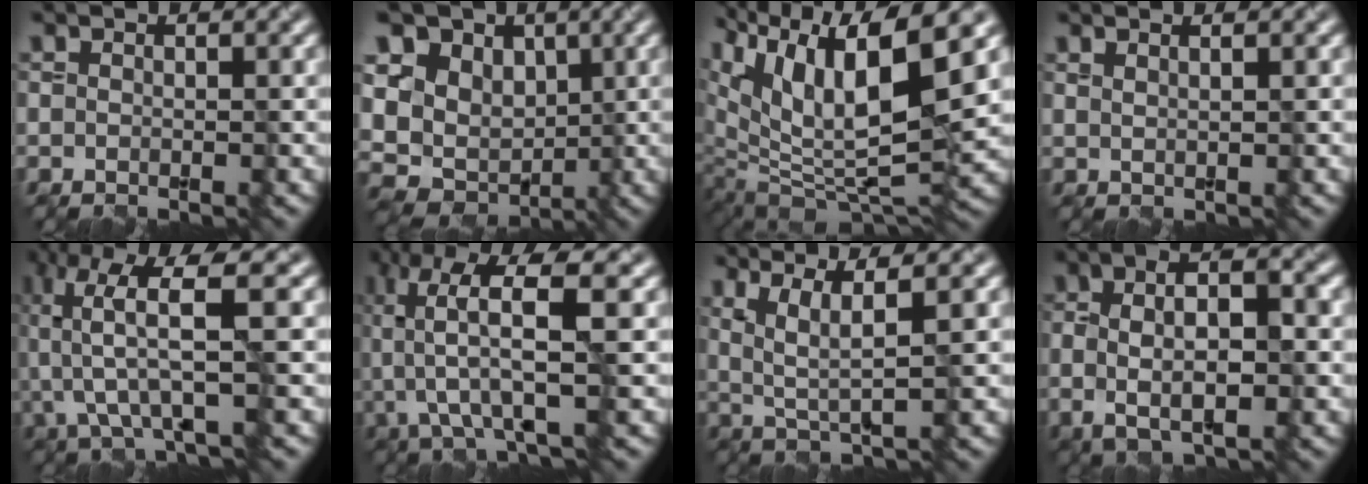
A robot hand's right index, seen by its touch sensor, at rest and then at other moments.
{"total": 11.6, "force": [3.0, 9.7, 5.6], "torque": [-0.115, 0.023, 0.030]}
{"total": 12.4, "force": [5.5, 5.1, 9.8], "torque": [-0.184, 0.000, 0.113]}
{"total": 2.3, "force": [1.4, 1.0, 1.4], "torque": [-0.008, 0.017, -0.002]}
{"total": 6.4, "force": [0.2, 1.2, 6.3], "torque": [-0.142, 0.007, 0.007]}
{"total": 7.1, "force": [0.2, 1.6, 6.9], "torque": [-0.151, 0.009, 0.006]}
{"total": 4.0, "force": [1.3, 0.5, 3.7], "torque": [-0.079, -0.002, 0.039]}
{"total": 6.2, "force": [-0.2, 2.3, 5.7], "torque": [-0.091, 0.008, -0.004]}